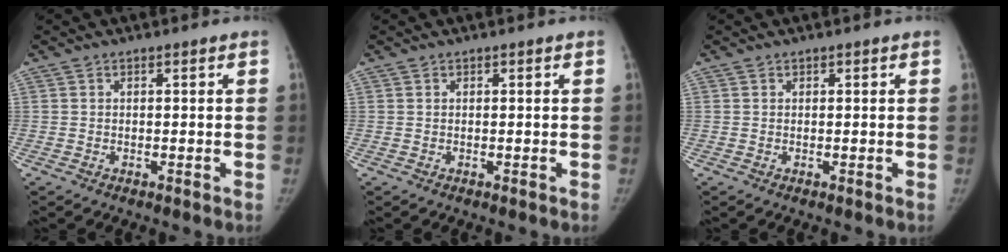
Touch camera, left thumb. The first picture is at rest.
{"total": 0.0}
{"total": 0.0}